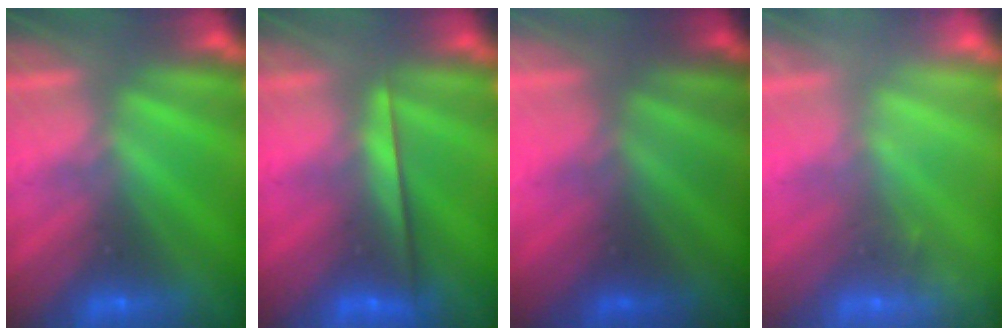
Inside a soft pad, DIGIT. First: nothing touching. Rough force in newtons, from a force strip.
{"total": 2.3}
{"total": 2.7}
{"total": 2.2}